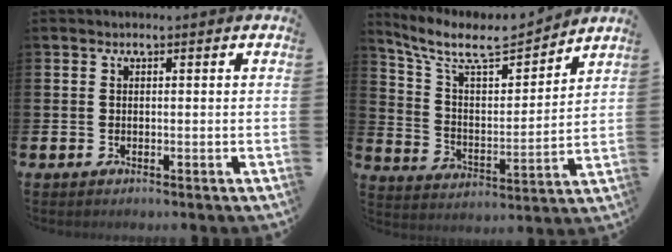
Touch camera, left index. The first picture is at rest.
{"total": 8.9, "force": [7.7, 2.5, 3.6], "torque": [-0.109, -0.049, 0.134]}